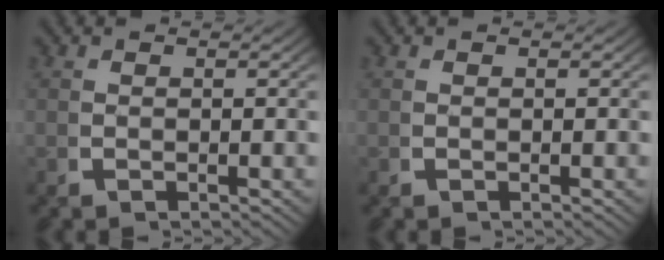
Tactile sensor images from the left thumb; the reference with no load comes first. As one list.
[{"total": 0.0}]